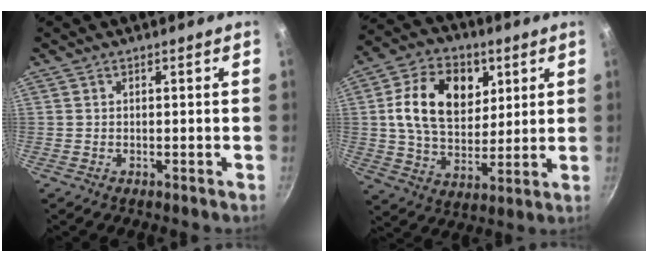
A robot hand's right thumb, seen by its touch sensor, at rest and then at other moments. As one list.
[{"total": 17.3, "force": [4.9, 12.1, 11.3], "torque": [-0.169, -0.008, 0.078]}]